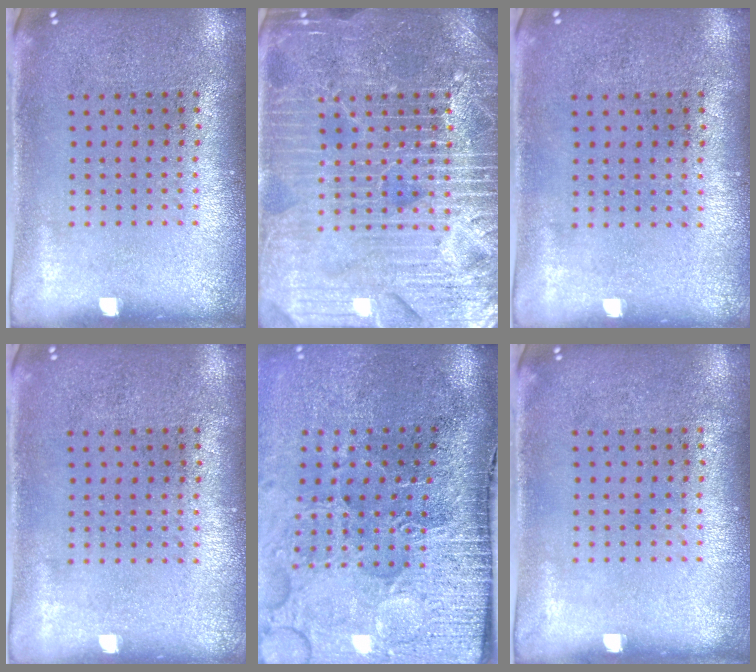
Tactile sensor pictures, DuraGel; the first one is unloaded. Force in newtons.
{"total": 7.2, "press": 7.1, "slide": 1.0}
{"total": 0.0}
{"total": 0.0}
{"total": 5.1, "press": 4.1, "slide": 3.0}
{"total": 0.0}